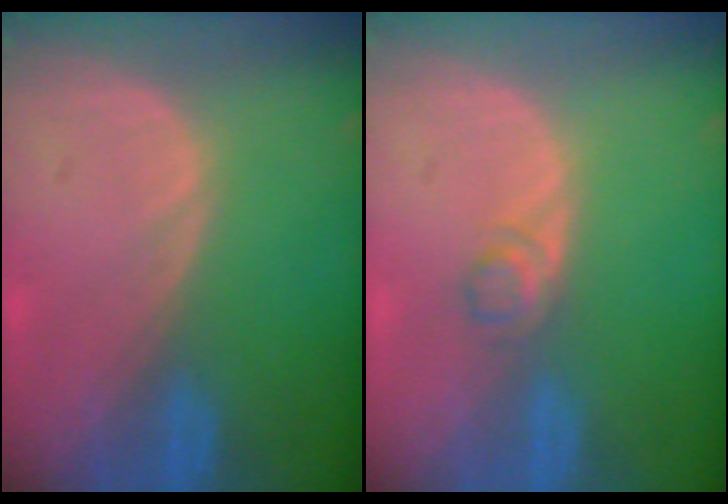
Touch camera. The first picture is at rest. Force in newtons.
{"total": 1.9, "press": 1.8, "slide": 0.2}